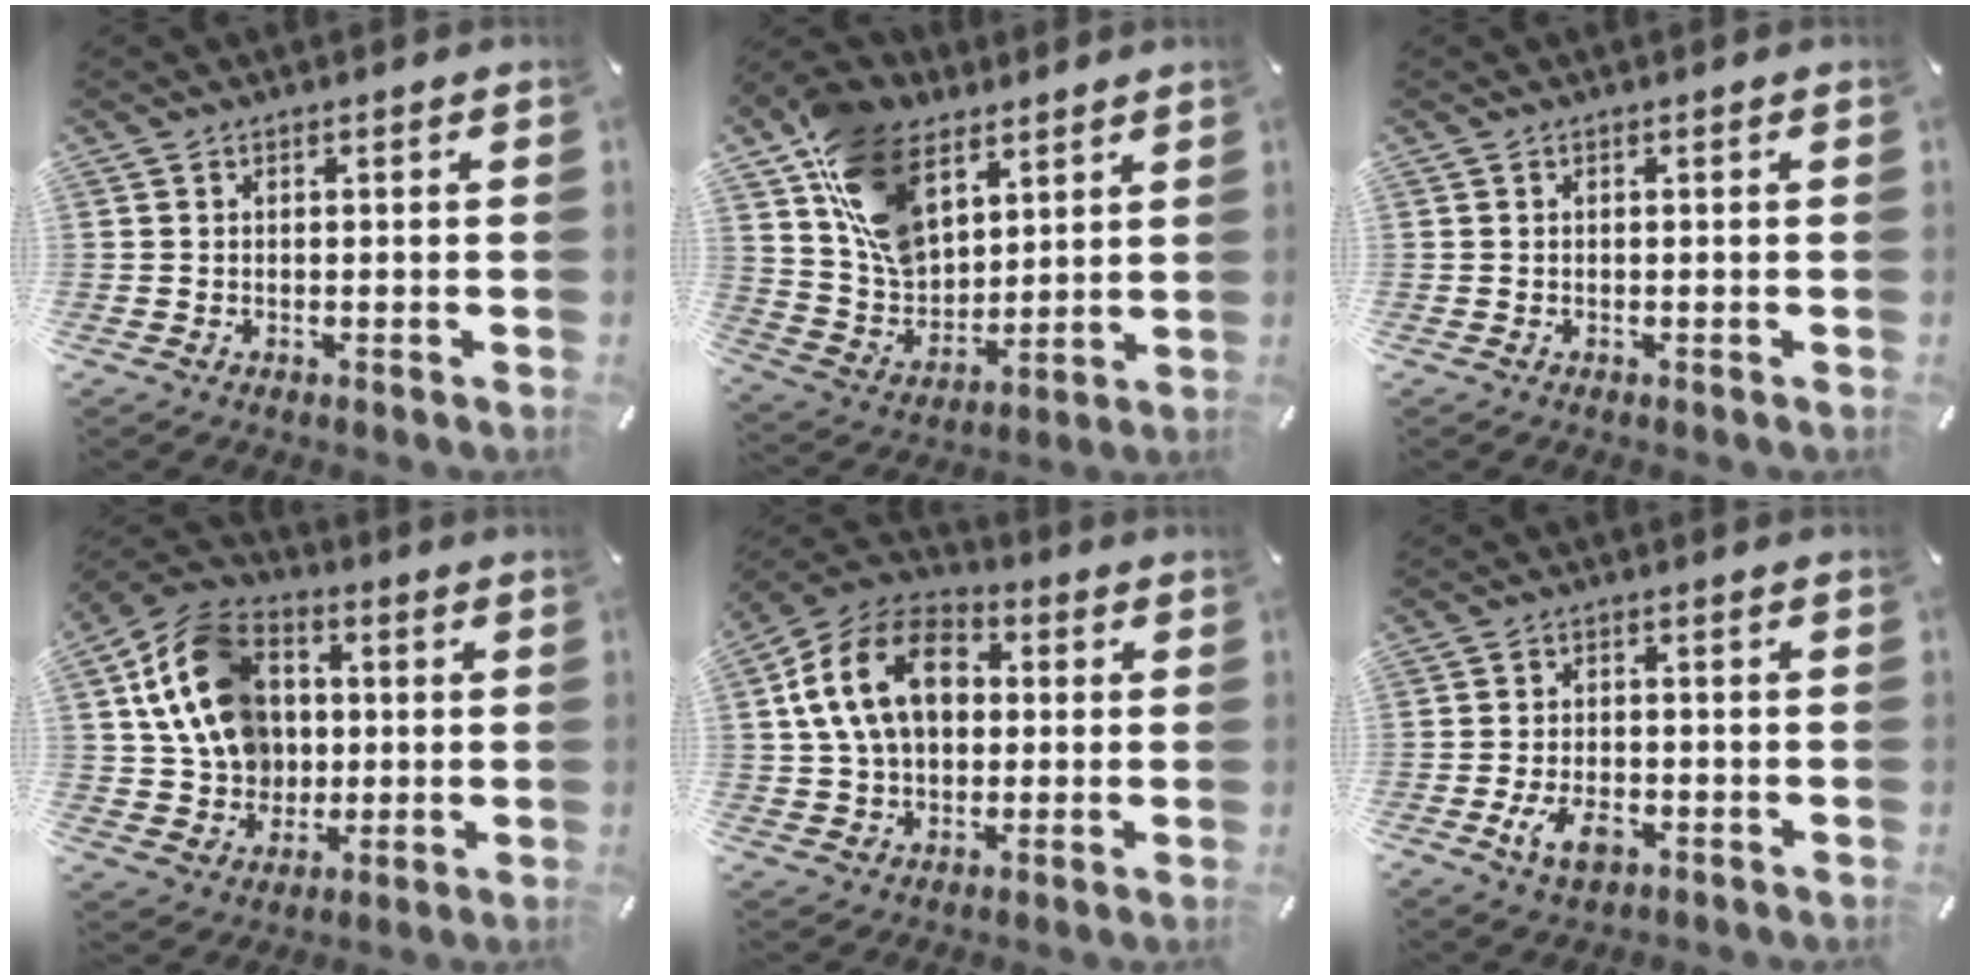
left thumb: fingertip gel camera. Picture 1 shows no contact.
{"total": 17.1, "force": [8.9, 11.8, 8.6], "torque": [-0.177, -0.034, 0.176]}
{"total": 0.0}
{"total": 16.8, "force": [1.9, 14.2, 8.8], "torque": [-0.185, 0.005, 0.044]}
{"total": 16.5, "force": [2.6, 12.3, 10.7], "torque": [-0.217, 0.017, 0.044]}
{"total": 6.1, "force": [-2.6, 3.4, 4.3], "torque": [-0.085, 0.004, -0.051]}